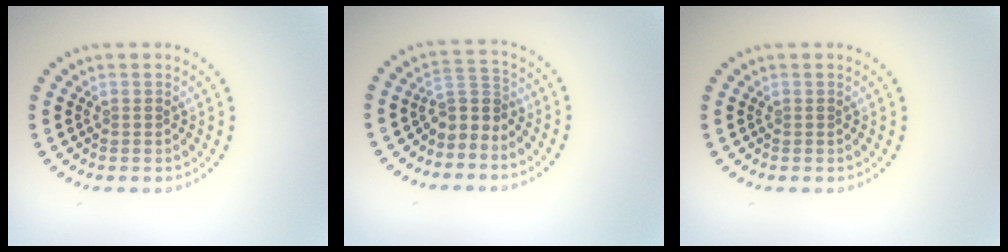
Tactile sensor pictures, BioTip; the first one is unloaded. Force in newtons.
{"total": 2.6, "press": 2.0, "slide": 1.7}
{"total": 0.0}